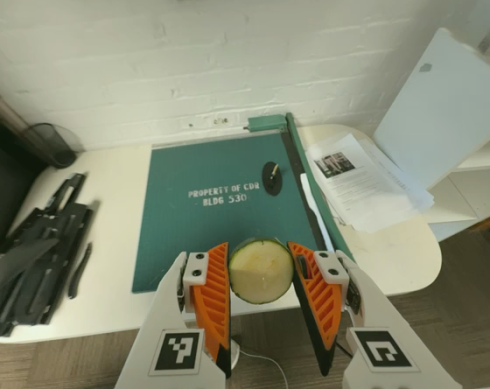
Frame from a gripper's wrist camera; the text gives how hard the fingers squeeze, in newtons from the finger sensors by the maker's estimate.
{"total": 9.4, "left": 9.5, "right": 9.3}